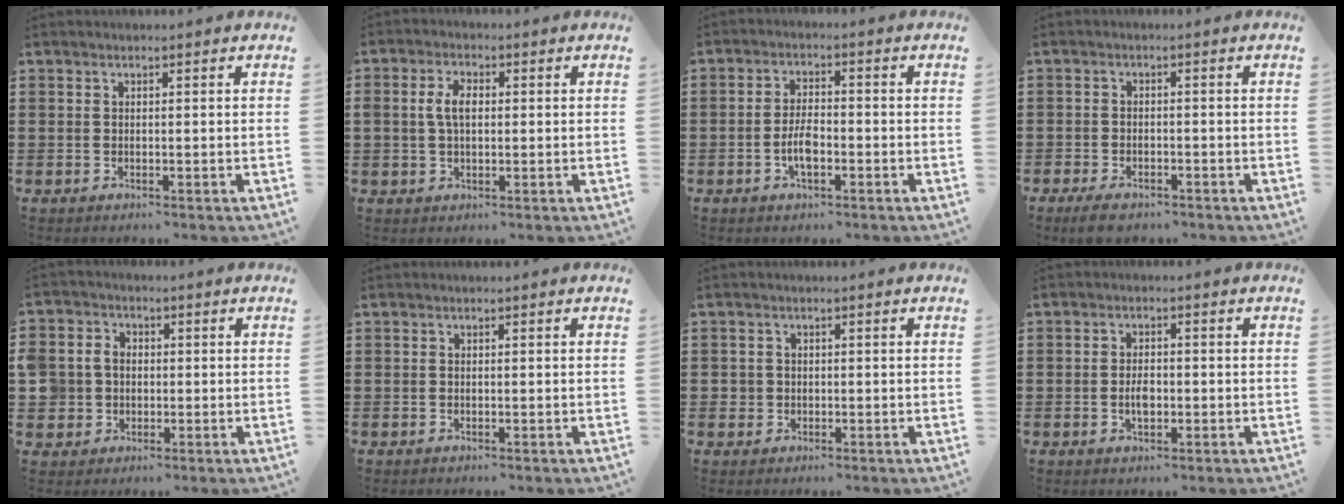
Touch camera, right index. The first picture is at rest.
{"total": 4.0, "force": [0.4, 2.3, 3.3], "torque": [-0.075, 0.008, 0.003]}
{"total": 4.3, "force": [-1.4, 1.8, 3.6], "torque": [-0.085, 0.001, -0.031]}
{"total": 2.7, "force": [-2.4, 0.8, 1.0], "torque": [-0.025, 0.003, -0.050]}
{"total": 4.5, "force": [-0.3, 4.4, 1.1], "torque": [-0.052, 0.010, -0.012]}
{"total": 0.0}
{"total": 1.5, "force": [-0.1, 1.5, 0.2], "torque": [-0.009, 0.005, -0.005]}
{"total": 2.7, "force": [-0.5, 1.4, 2.3], "torque": [-0.043, 0.003, -0.008]}